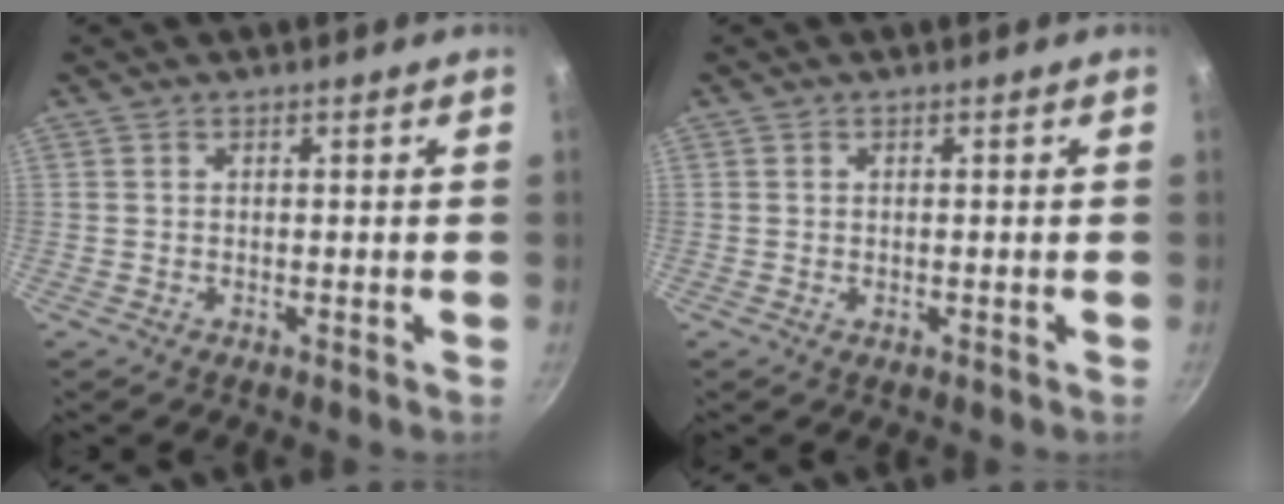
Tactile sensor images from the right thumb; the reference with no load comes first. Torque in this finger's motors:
{"motor_torque": [-0.59, 0.36, -0.28, 0.31, 0.09]}